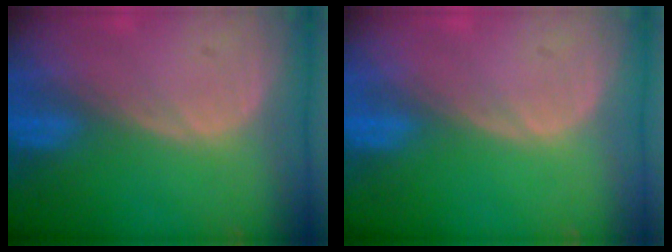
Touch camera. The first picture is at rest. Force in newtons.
{"total": 0.0}